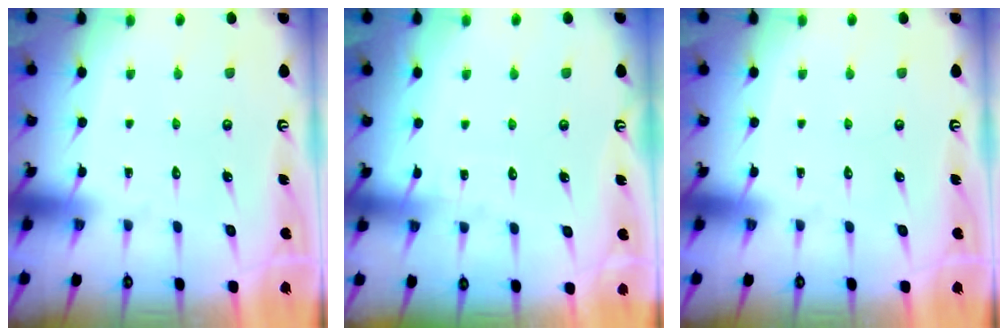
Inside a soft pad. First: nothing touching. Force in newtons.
{"total": 4.6, "press": 4.6, "slide": 0.4}
{"total": 0.0}